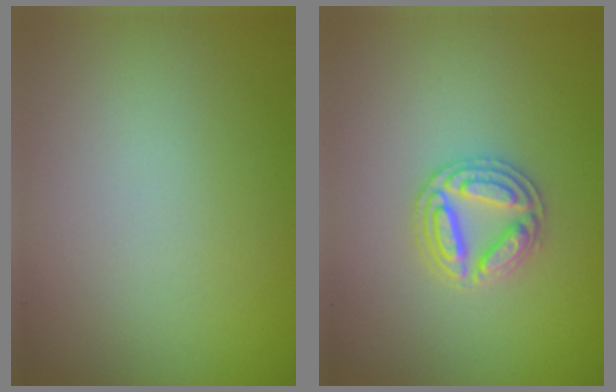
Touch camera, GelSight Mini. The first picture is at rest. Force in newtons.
{"total": 3.1, "press": 3.0, "slide": 0.6}